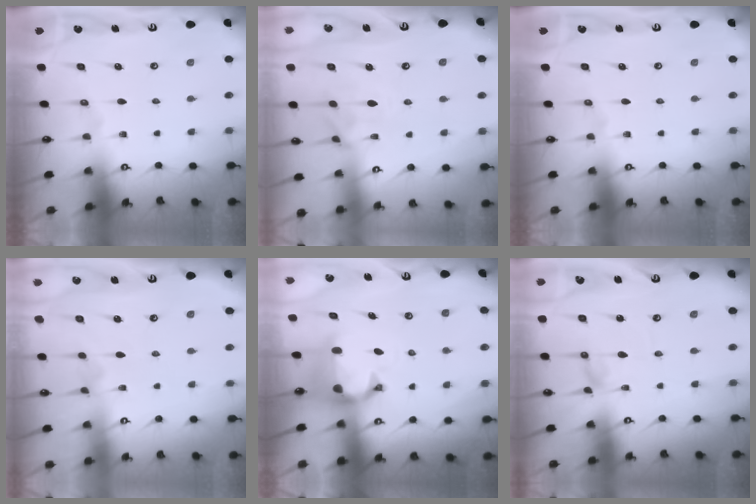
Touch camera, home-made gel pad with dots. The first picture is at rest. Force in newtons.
{"total": 1.9, "press": 1.7, "slide": 0.9}
{"total": 0.0}
{"total": 4.0, "press": 4.0, "slide": 0.1}
{"total": 1.4, "press": 0.4, "slide": 1.3}
{"total": 0.9, "press": 0.9, "slide": 0.1}